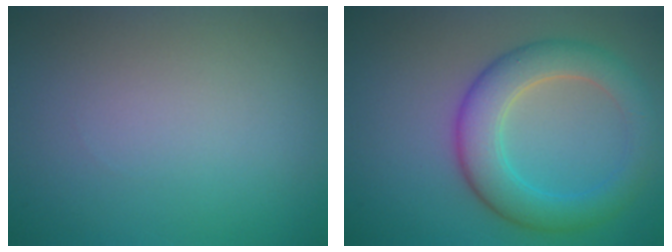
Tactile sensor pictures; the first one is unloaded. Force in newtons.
{"total": 5.7, "press": 5.7, "slide": 0.1}